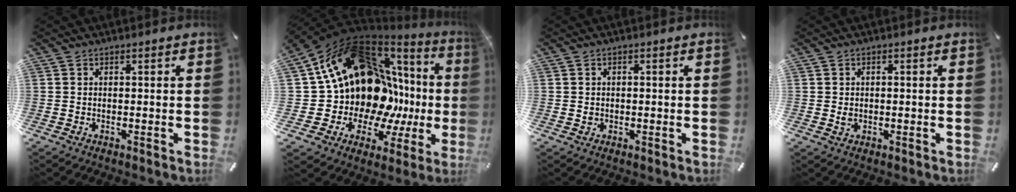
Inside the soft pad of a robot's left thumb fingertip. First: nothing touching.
{"total": 21.4, "force": [5.7, 15.2, 14.0], "torque": [-0.186, -0.090, 0.141]}
{"total": 0.8, "force": [0.0, 0.7, 0.4], "torque": [-0.008, 0.003, -0.002]}
{"total": 1.3, "force": [0.0, 1.0, 0.8], "torque": [-0.007, 0.001, -0.003]}